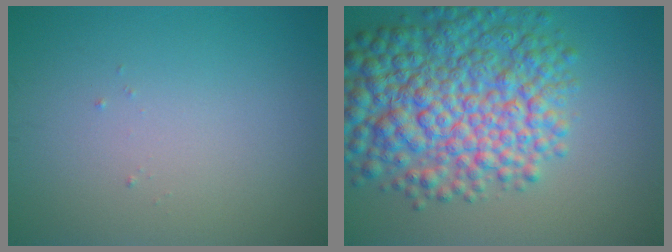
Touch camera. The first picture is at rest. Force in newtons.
{"total": 10.6, "press": 10.6, "slide": 0.2}